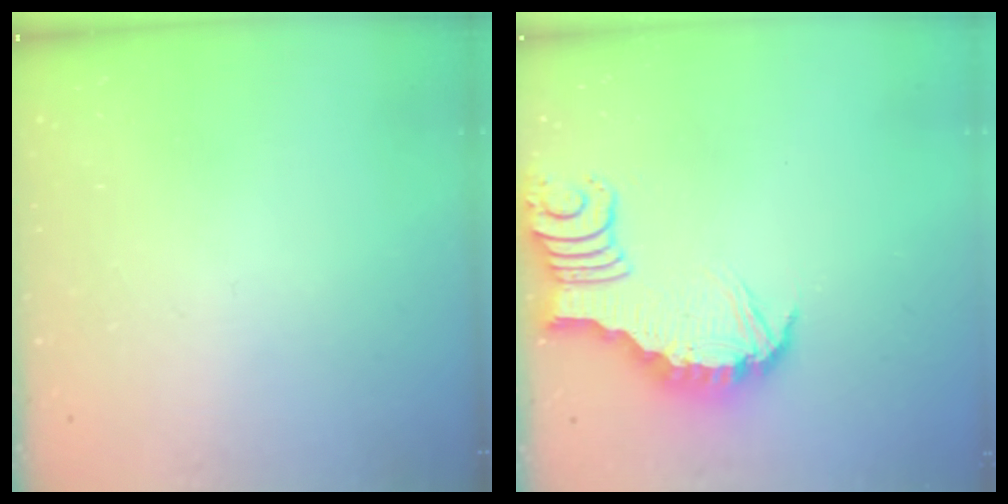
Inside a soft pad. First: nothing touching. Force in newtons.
{"total": 3.6, "press": 3.6, "slide": 0.2}